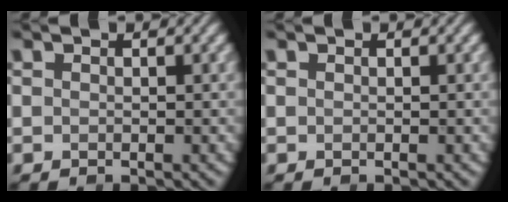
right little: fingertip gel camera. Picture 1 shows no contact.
{"total": 0.0}